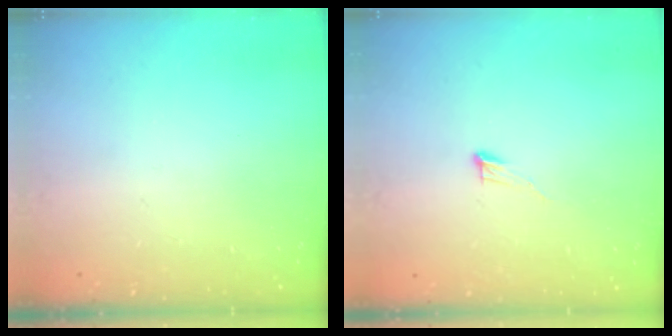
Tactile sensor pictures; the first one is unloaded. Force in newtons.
{"total": 3.4, "press": 3.4, "slide": 0.2}